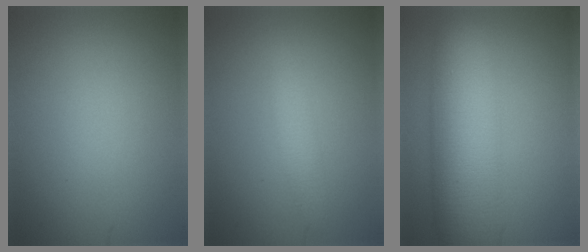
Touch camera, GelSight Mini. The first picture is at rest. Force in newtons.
{"total": 2.0, "press": 2.0, "slide": 0.0}
{"total": 9.7, "press": 9.7, "slide": 0.2}